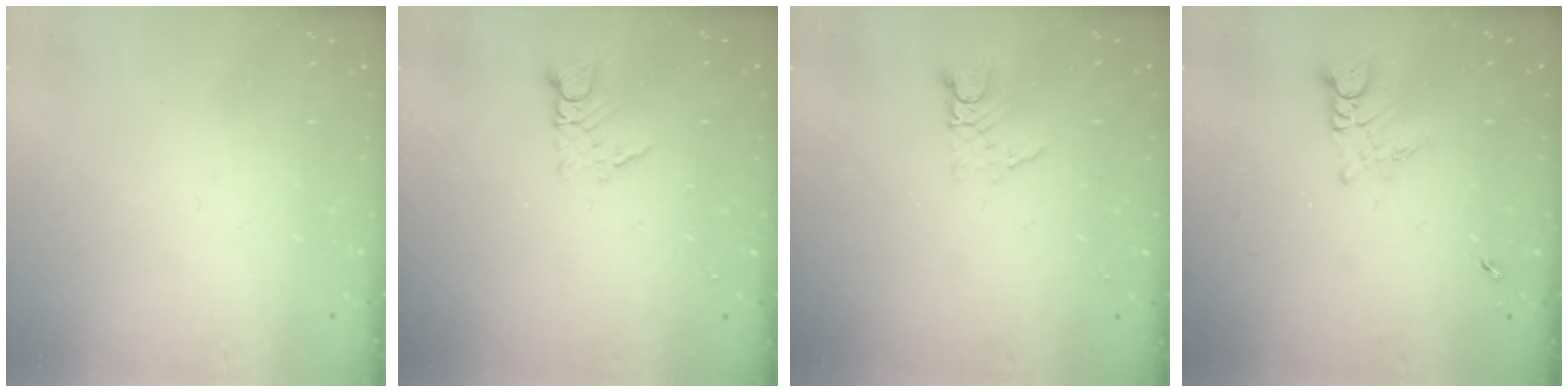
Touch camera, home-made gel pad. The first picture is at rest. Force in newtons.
{"total": 2.6, "press": 2.6, "slide": 0.3}
{"total": 4.0, "press": 4.0, "slide": 0.2}
{"total": 3.0, "press": 3.0, "slide": 0.2}